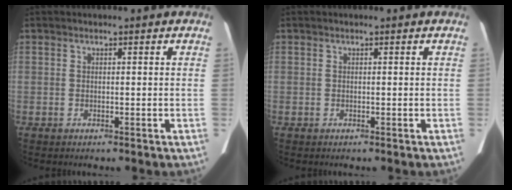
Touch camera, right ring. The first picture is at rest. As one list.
[{"total": 0.0}]